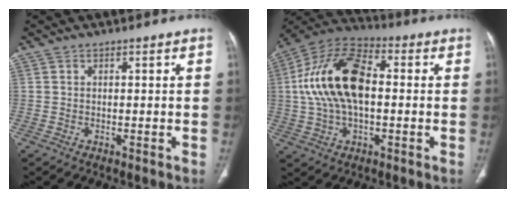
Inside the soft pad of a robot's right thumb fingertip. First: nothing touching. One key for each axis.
{"total": 17.9, "fx": 1.2, "fy": 9.8, "fz": 14.9, "tx": -0.284, "ty": 0.030, "tz": 0.013}